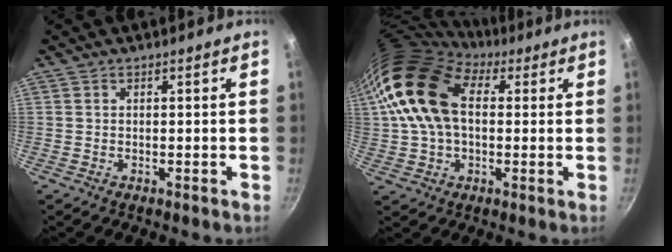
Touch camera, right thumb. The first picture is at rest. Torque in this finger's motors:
{"motor_torque": [-0.83, 2.51, 2.48, 0.17, 0.71]}